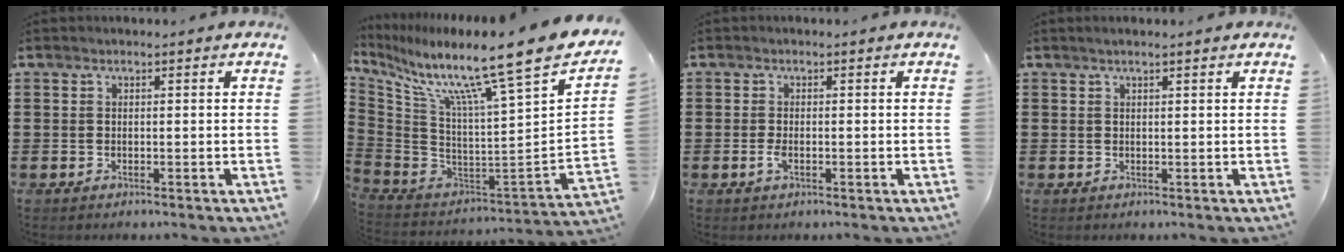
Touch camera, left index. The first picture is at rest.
{"total": 12.1, "force": [9.2, -0.8, 7.8], "torque": [-0.161, -0.088, 0.137]}
{"total": 1.6, "force": [-0.4, 0.5, 1.5], "torque": [-0.042, -0.007, -0.012]}
{"total": 0.9, "force": [0.7, 0.0, 0.6], "torque": [-0.011, 0.000, 0.012]}